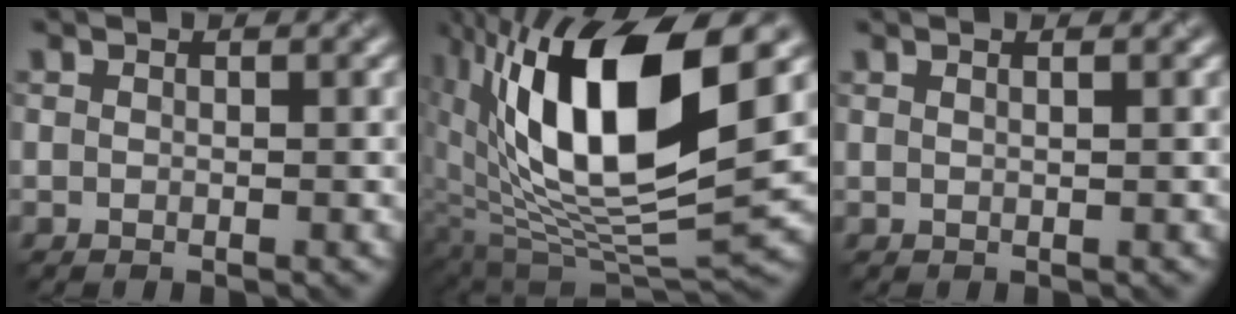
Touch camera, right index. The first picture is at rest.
{"total": 14.8, "force": [3.7, 6.1, 12.9], "torque": [-0.231, -0.002, 0.067]}
{"total": 1.1, "force": [0.6, 0.4, 0.8], "torque": [-0.005, 0.001, 0.002]}